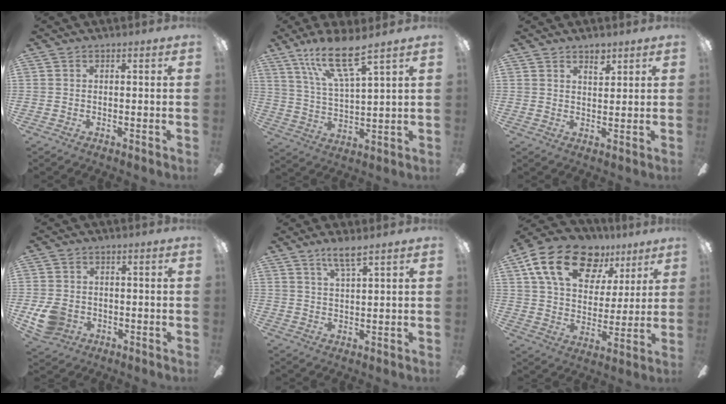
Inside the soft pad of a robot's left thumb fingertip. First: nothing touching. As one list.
[{"total": 13.8, "force": [9.6, 2.7, 9.4], "torque": [-0.184, -0.042, 0.168]}, {"total": 4.0, "force": [3.1, 1.9, 1.8], "torque": [-0.007, -0.019, 0.051]}, {"total": 7.3, "force": [-2.1, 6.1, 3.5], "torque": [-0.078, 0.017, -0.036]}, {"total": 4.4, "force": [3.4, 0.3, 2.8], "torque": [-0.063, -0.009, 0.059]}, {"total": 20.7, "force": [11.3, 12.3, 12.2], "torque": [-0.200, -0.045, 0.201]}]